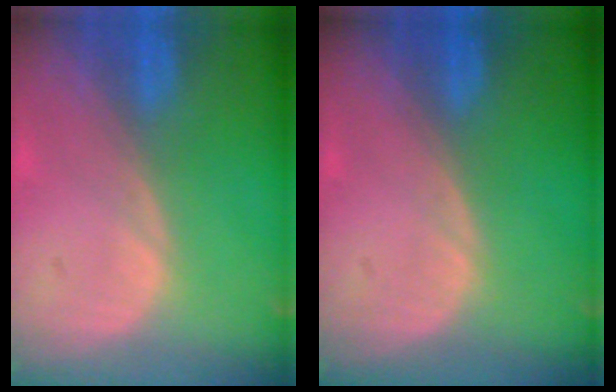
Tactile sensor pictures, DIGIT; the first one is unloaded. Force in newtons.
{"total": 0.0}